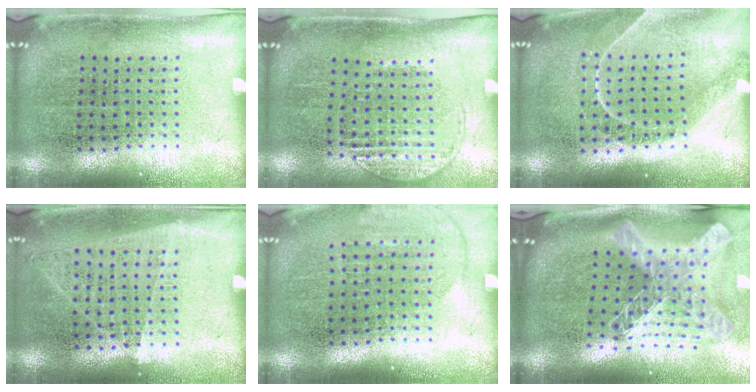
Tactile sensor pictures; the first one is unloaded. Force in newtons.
{"total": 1.3, "press": 1.1, "slide": 0.6}
{"total": 1.2, "press": 1.2, "slide": 0.4}
{"total": 1.0, "press": 1.0, "slide": 0.3}
{"total": 1.3, "press": 1.1, "slide": 0.8}
{"total": 2.9, "press": 2.0, "slide": 2.1}